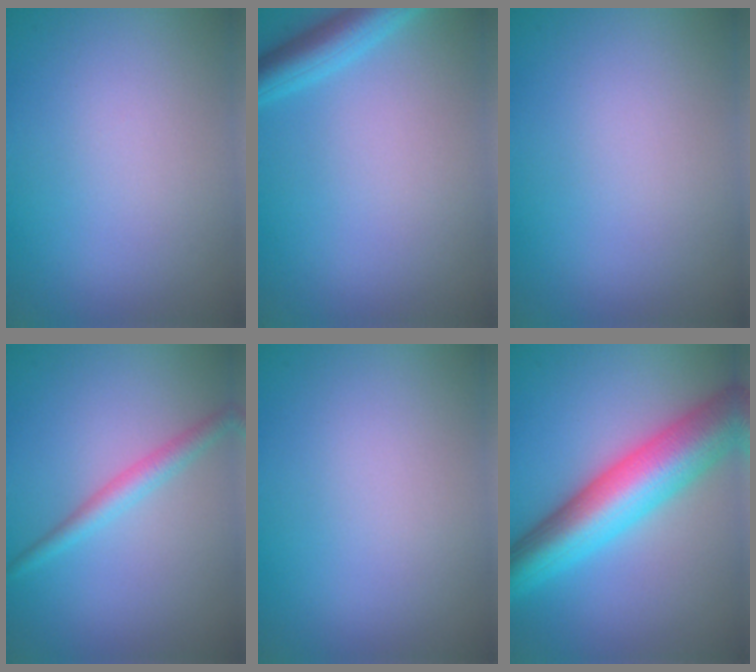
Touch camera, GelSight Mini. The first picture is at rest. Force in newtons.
{"total": 3.7, "press": 3.7, "slide": 0.3}
{"total": 0.0}
{"total": 2.2, "press": 2.2, "slide": 0.0}
{"total": 0.0}
{"total": 10.1, "press": 10.1, "slide": 0.3}